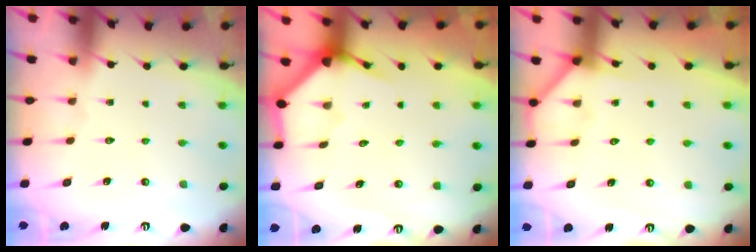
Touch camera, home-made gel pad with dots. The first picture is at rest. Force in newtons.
{"total": 3.6, "press": 3.6, "slide": 0.1}
{"total": 4.3, "press": 4.2, "slide": 0.6}